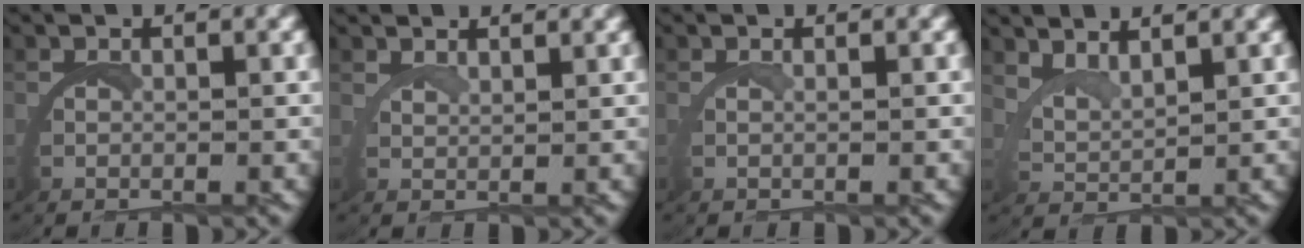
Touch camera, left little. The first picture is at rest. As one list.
[{"total": 2.9, "force": [2.7, -1.0, 0.0], "torque": [-0.002, 0.003, 0.048]}, {"total": 0.7, "force": [0.4, -0.5, 0.4], "torque": [-0.016, 0.002, 0.008]}, {"total": 3.5, "force": [3.2, 0.8, 1.1], "torque": [-0.041, -0.004, 0.058]}]